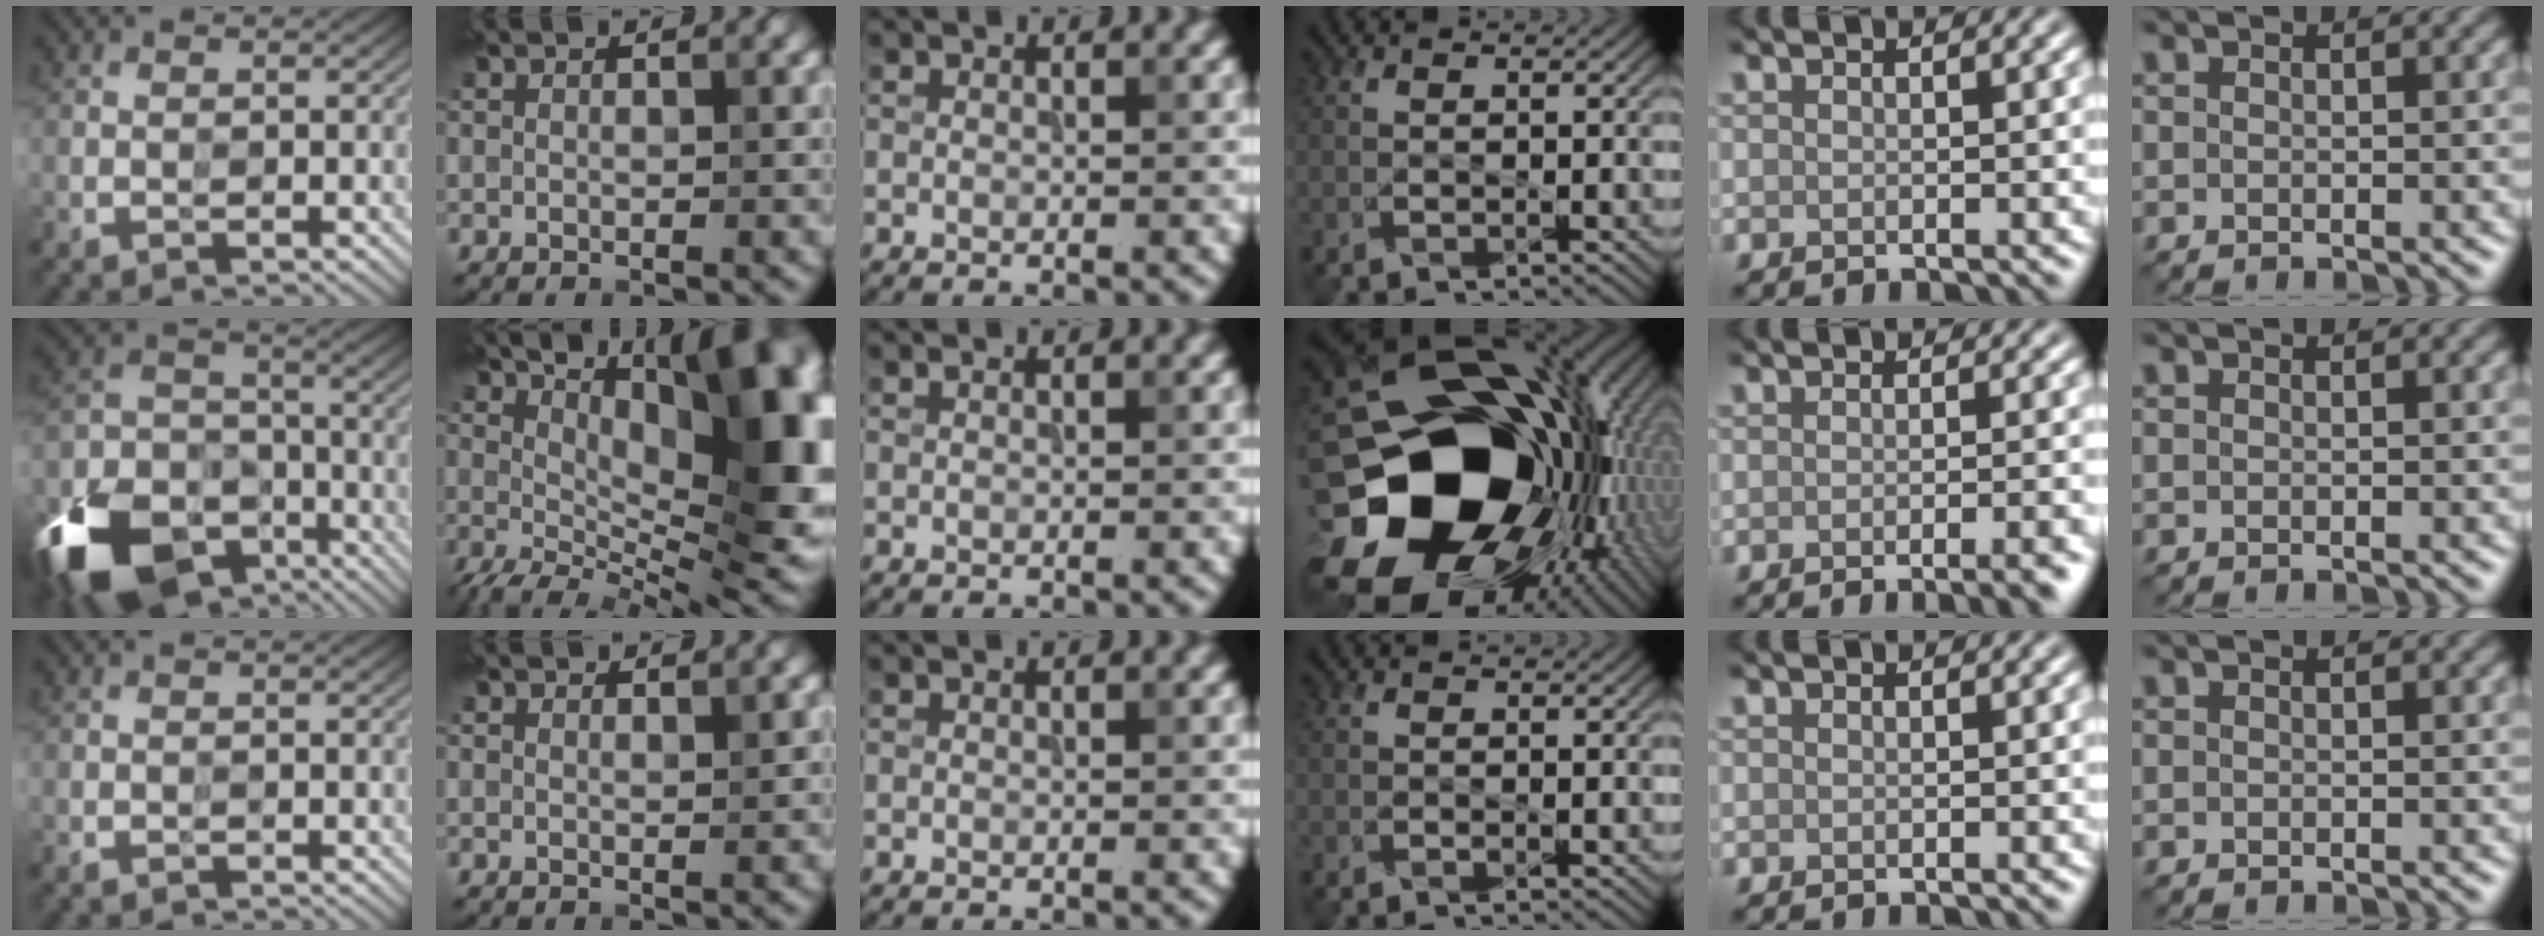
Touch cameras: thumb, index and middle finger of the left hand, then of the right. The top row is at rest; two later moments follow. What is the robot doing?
{"motion": "wipe", "object": "glasses"}